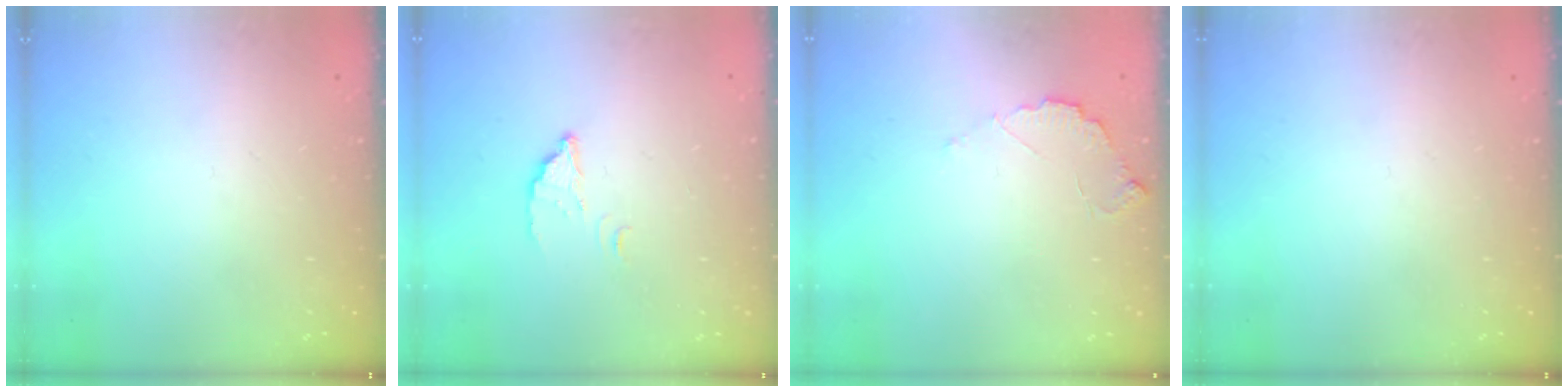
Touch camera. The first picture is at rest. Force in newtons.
{"total": 2.7, "press": 2.7, "slide": 0.3}
{"total": 4.4, "press": 4.4, "slide": 0.3}
{"total": 0.0}